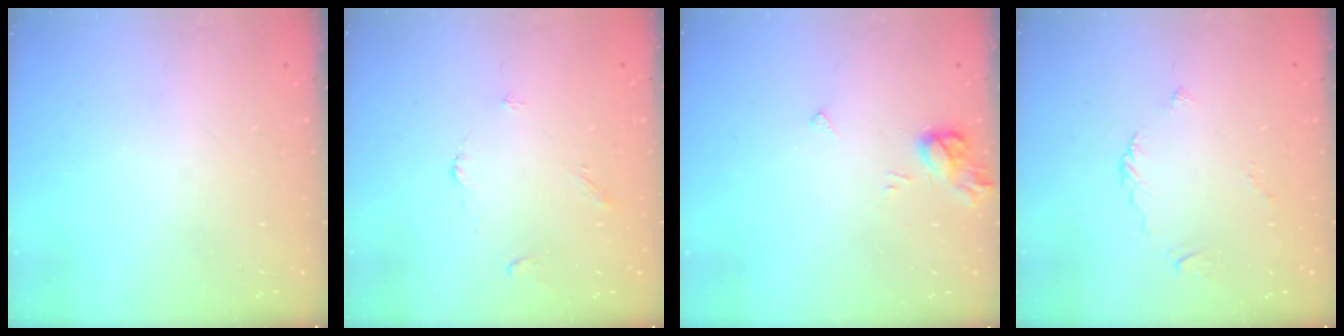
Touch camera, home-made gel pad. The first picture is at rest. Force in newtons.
{"total": 3.0, "press": 2.9, "slide": 0.5}
{"total": 5.4, "press": 5.4, "slide": 0.5}
{"total": 2.5, "press": 2.4, "slide": 0.7}